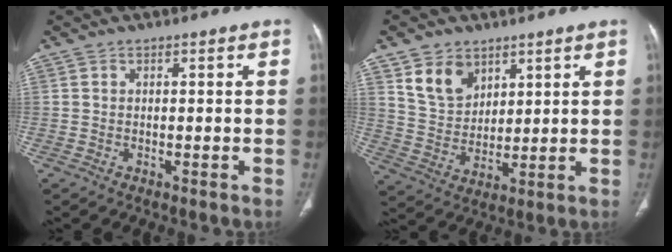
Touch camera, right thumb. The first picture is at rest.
{"total": 9.3, "force": [5.3, 6.4, 4.0], "torque": [-0.052, -0.031, 0.111]}